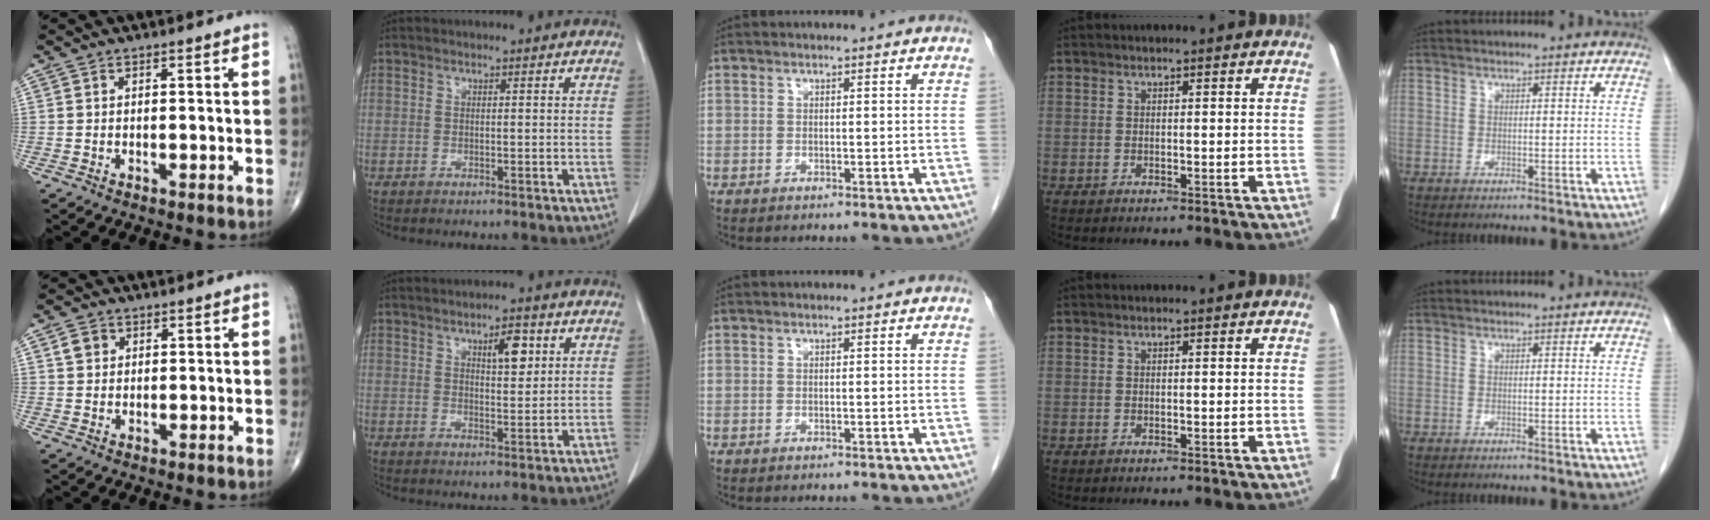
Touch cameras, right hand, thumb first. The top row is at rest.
{"thumb": {"total": 2.7, "force": [1.1, 2.2, 1.0], "torque": [-0.010, -0.002, 0.018]}, "index": {"total": 4.7, "force": [2.1, 1.6, 3.9], "torque": [-0.061, 0.001, 0.034]}, "middle": {"total": 0.8, "force": [-0.8, 0.2, 0.2], "torque": [-0.006, -0.002, -0.012]}}